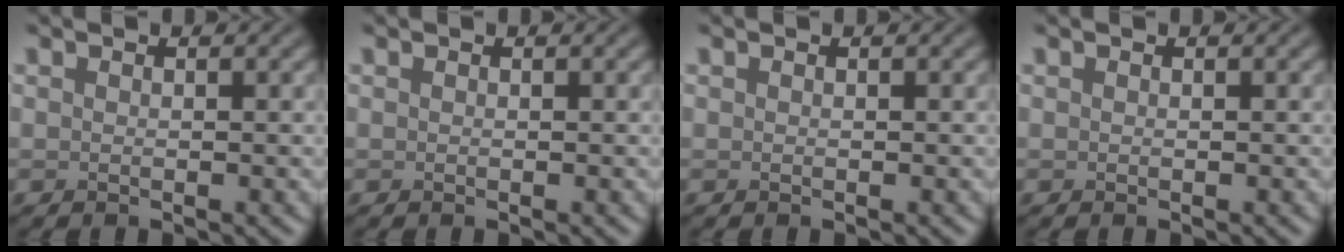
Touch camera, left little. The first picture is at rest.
{"total": 0.0}
{"total": 0.0}
{"total": 0.0}